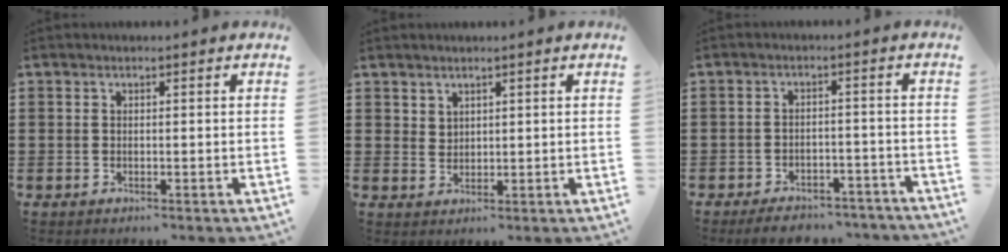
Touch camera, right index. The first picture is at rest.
{"total": 1.9, "force": [1.7, 0.8, 0.1], "torque": [-0.005, 0.000, 0.034]}
{"total": 4.1, "force": [-3.8, 0.8, 1.2], "torque": [-0.019, 0.007, -0.075]}